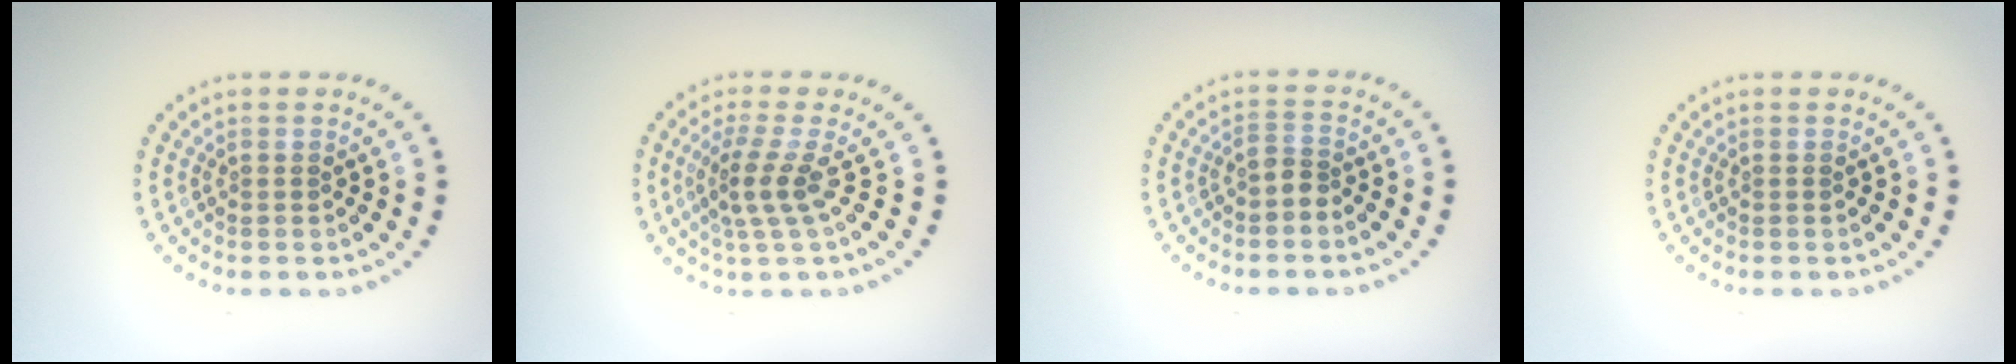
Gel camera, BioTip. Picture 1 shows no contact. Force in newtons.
{"total": 2.8, "press": 1.9, "slide": 2.1}
{"total": 1.5, "press": 1.1, "slide": 1.0}
{"total": 0.0}